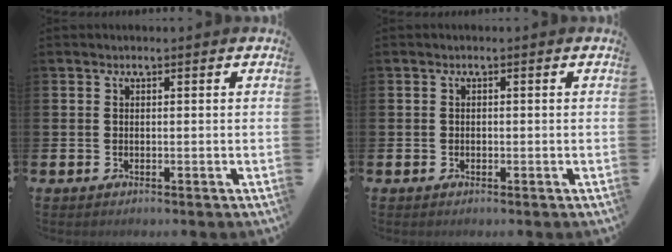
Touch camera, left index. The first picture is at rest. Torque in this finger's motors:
{"motor_torque": [-0.11, -0.03, -0.04, -0.01]}